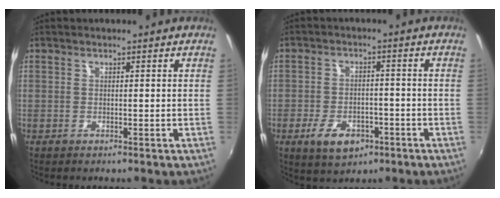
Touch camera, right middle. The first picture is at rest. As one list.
[{"total": 8.2, "force": [-4.4, 4.8, 5.1], "torque": [-0.118, -0.005, -0.066]}]